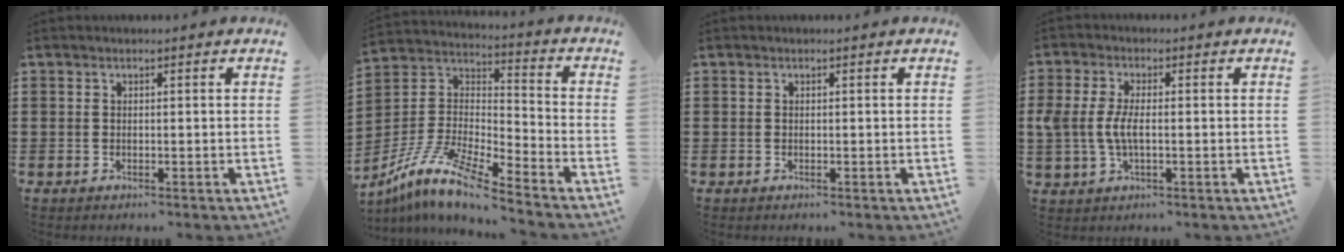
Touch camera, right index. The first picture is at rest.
{"total": 10.5, "force": [-8.6, 1.3, 5.8], "torque": [-0.140, 0.000, -0.182]}
{"total": 0.0}
{"total": 4.8, "force": [-0.4, 2.2, 4.3], "torque": [-0.113, -0.009, -0.019]}